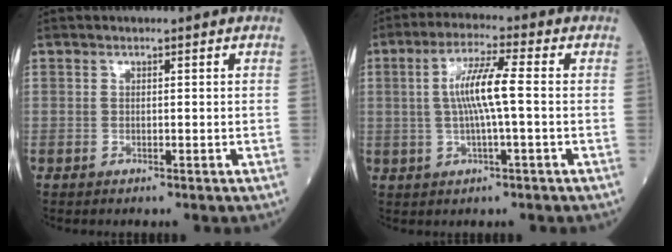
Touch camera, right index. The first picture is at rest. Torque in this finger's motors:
{"motor_torque": [0.22, -0.02, 0.57, 0.16]}